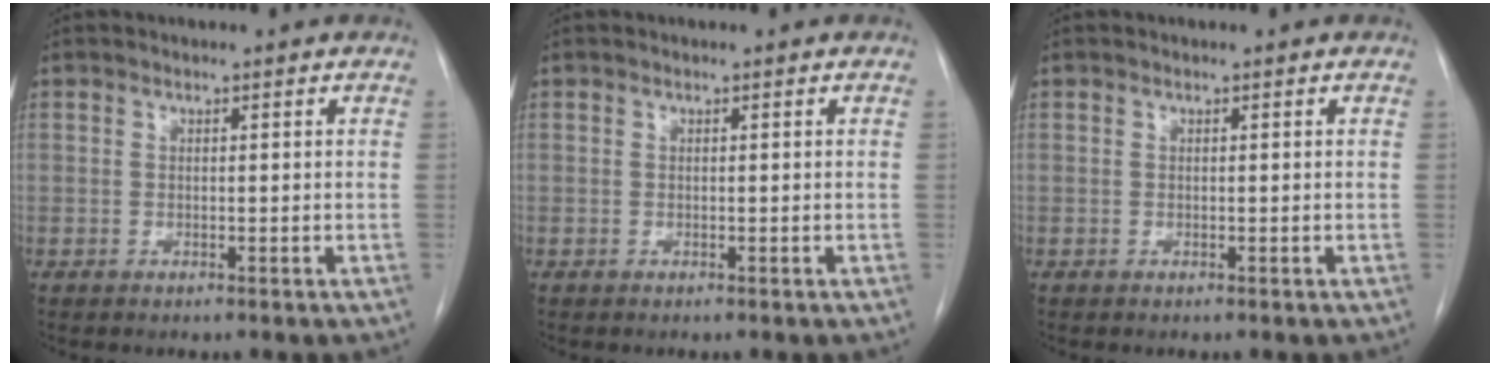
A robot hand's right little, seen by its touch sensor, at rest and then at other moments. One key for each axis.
{"total": 0.0}
{"total": 0.0}